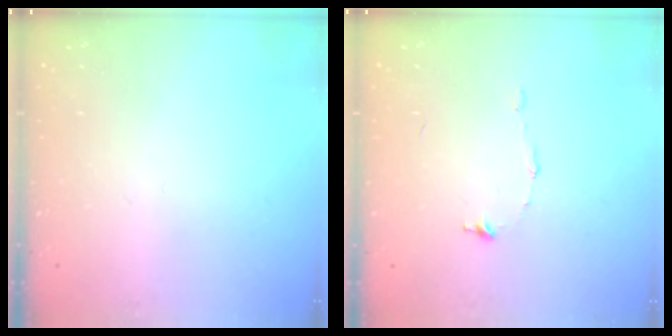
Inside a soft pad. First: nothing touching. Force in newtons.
{"total": 6.0, "press": 6.0, "slide": 0.5}